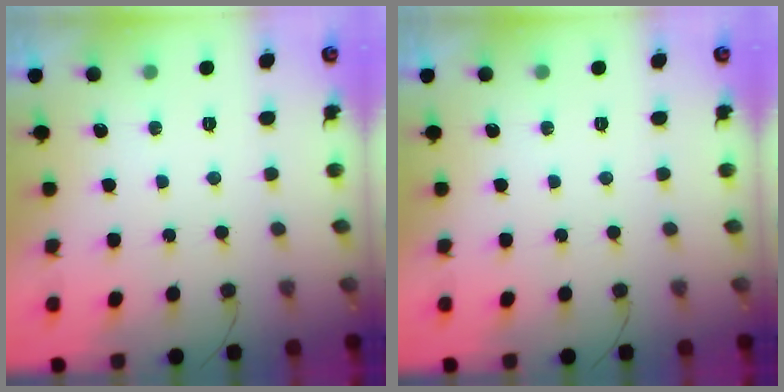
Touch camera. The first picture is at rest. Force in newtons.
{"total": 0.0}